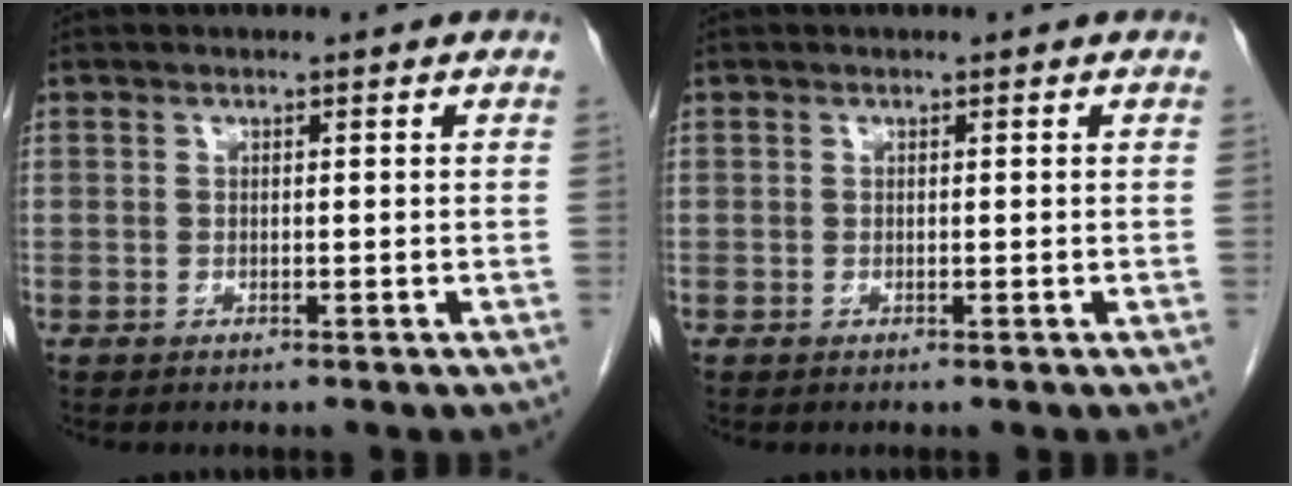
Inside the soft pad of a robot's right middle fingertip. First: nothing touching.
{"total": 0.0}